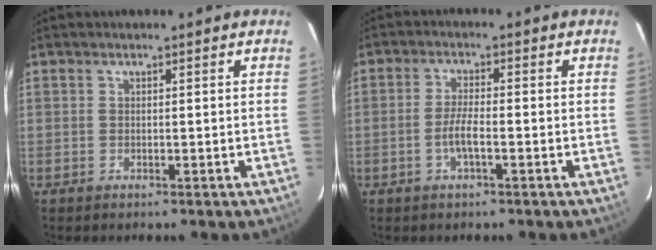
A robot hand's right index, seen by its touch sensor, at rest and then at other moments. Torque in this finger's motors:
{"motor_torque": [0.60, -0.40, 0.44, 0.08]}